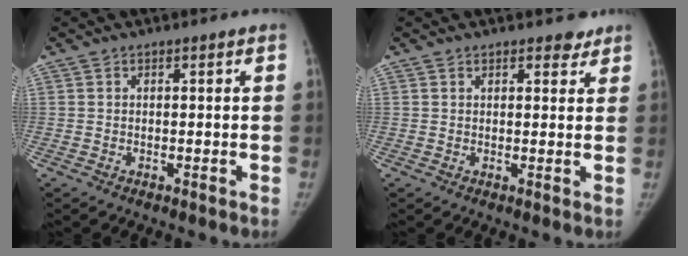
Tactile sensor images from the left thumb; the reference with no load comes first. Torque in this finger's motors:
{"motor_torque": [0.30, -0.14, -0.13, -0.53, 0.08]}